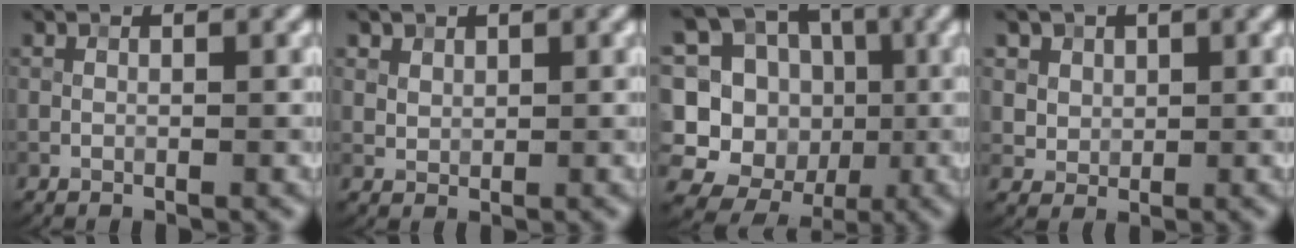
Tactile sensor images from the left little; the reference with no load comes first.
{"total": 1.7, "force": [1.2, 1.1, 0.5], "torque": [-0.016, -0.008, 0.035]}
{"total": 16.0, "force": [-2.0, 15.1, 5.0], "torque": [-0.140, 0.031, -0.053]}
{"total": 4.9, "force": [2.7, 3.7, 1.9], "torque": [-0.054, -0.003, 0.056]}